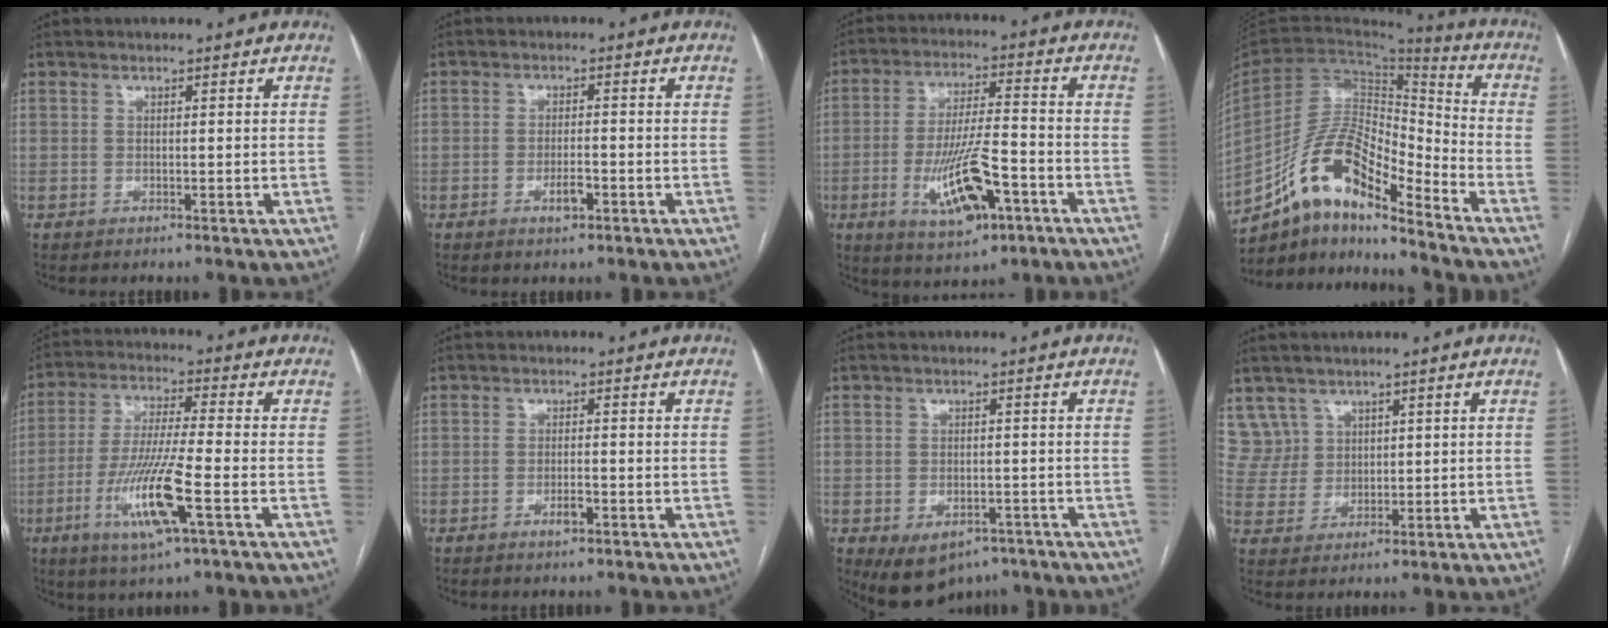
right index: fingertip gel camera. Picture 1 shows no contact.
{"total": 3.0, "force": [-1.5, 1.0, 2.5], "torque": [-0.045, 0.001, -0.023]}
{"total": 12.6, "force": [-4.9, 3.5, 11.0], "torque": [-0.208, -0.004, -0.077]}
{"total": 15.0, "force": [-10.9, 3.9, 9.6], "torque": [-0.181, 0.036, -0.193]}
{"total": 12.7, "force": [-4.6, 0.6, 11.8], "torque": [-0.240, -0.018, -0.085]}
{"total": 2.2, "force": [-1.1, 0.7, 1.8], "torque": [-0.032, 0.001, -0.017]}
{"total": 7.5, "force": [-4.5, 4.9, 3.5], "torque": [-0.054, 0.008, -0.054]}
{"total": 5.8, "force": [3.4, 4.7, -0.3], "torque": [0.008, 0.014, 0.077]}